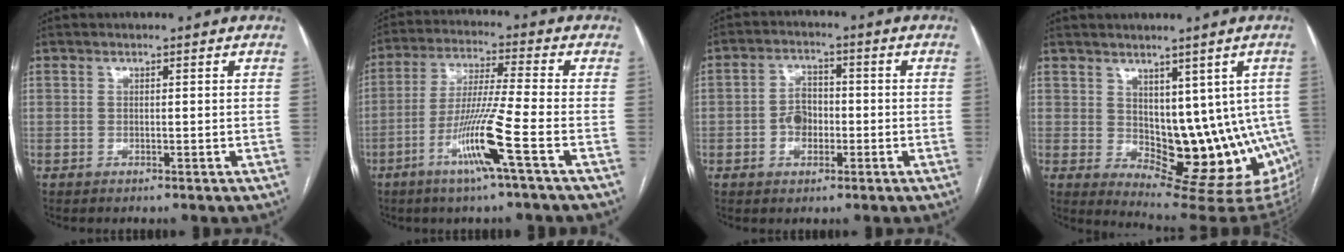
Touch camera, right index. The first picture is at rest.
{"total": 11.1, "force": [-4.8, -1.5, 9.9], "torque": [-0.192, -0.015, -0.096]}
{"total": 4.9, "force": [-1.2, 3.5, 3.3], "torque": [-0.062, 0.013, -0.020]}
{"total": 13.1, "force": [0.1, 7.8, 10.5], "torque": [-0.114, 0.002, 0.020]}